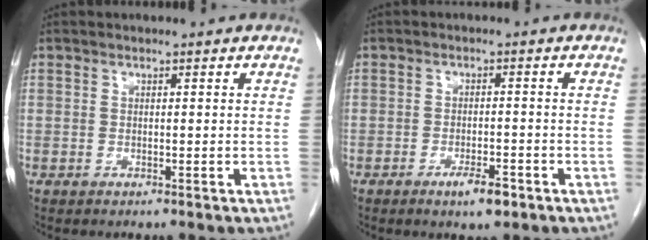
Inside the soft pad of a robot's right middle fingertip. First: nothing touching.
{"total": 3.6, "force": [-2.2, 1.0, 2.7], "torque": [-0.047, -0.001, -0.032]}